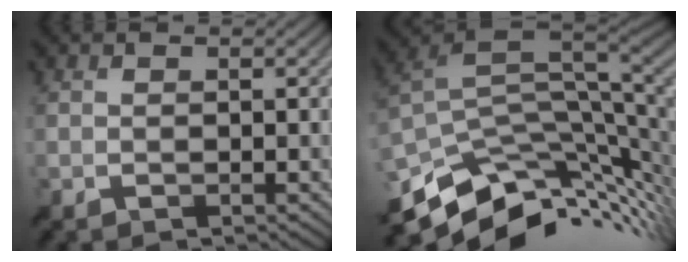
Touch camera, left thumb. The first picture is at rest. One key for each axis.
{"total": 13.2, "fx": -4.1, "fy": 7.3, "fz": 10.1, "tx": -0.212, "ty": -0.026, "tz": -0.060}